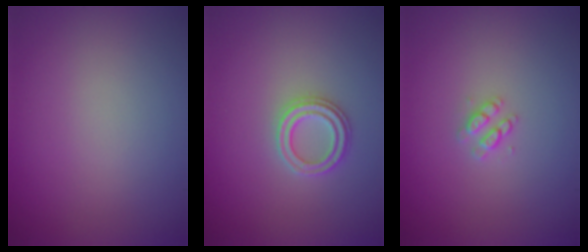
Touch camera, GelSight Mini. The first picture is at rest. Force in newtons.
{"total": 2.3, "press": 2.2, "slide": 0.5}
{"total": 1.4, "press": 1.3, "slide": 0.3}